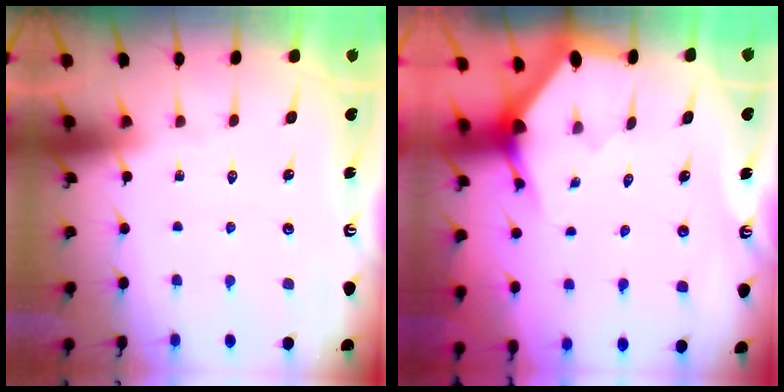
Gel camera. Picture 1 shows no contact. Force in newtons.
{"total": 3.1, "press": 3.1, "slide": 0.2}